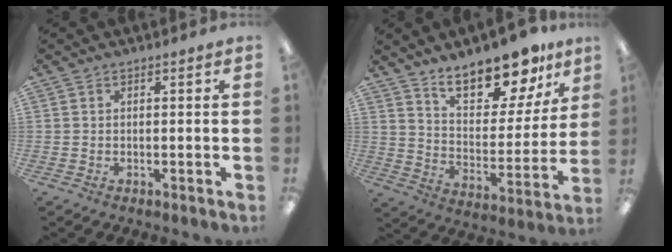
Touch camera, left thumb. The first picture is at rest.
{"total": 17.6, "force": [14.4, 6.6, 7.8], "torque": [-0.122, -0.101, 0.250]}